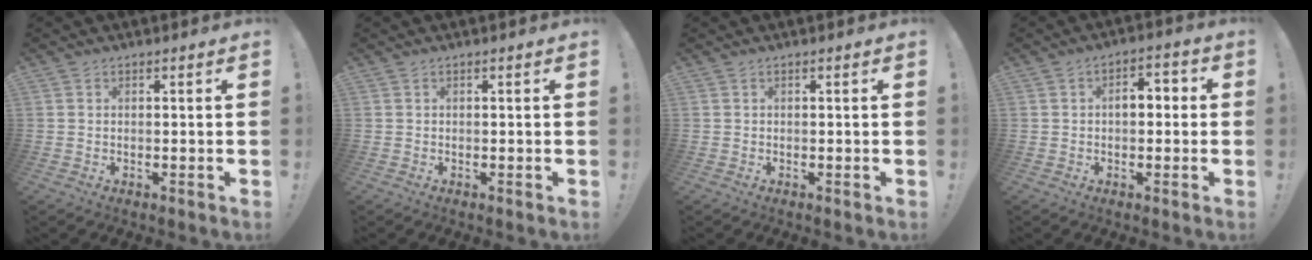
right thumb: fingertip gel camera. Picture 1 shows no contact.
{"total": 0.0}
{"total": 0.0}
{"total": 5.7, "force": [0.0, 3.6, 4.4], "torque": [-0.058, 0.011, -0.006]}